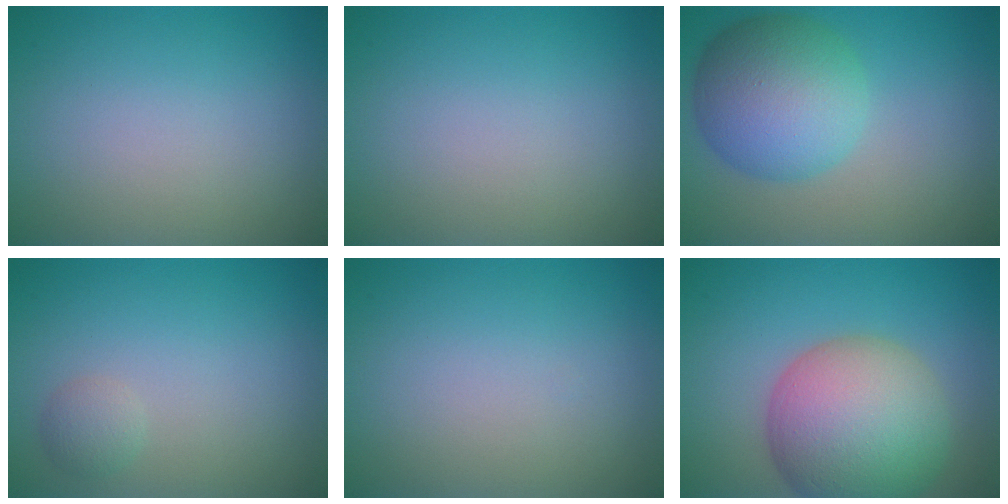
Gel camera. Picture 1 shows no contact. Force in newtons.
{"total": 0.0}
{"total": 8.1, "press": 8.1, "slide": 0.1}
{"total": 1.3, "press": 1.3, "slide": 0.0}
{"total": 0.0}
{"total": 11.1, "press": 11.0, "slide": 0.7}